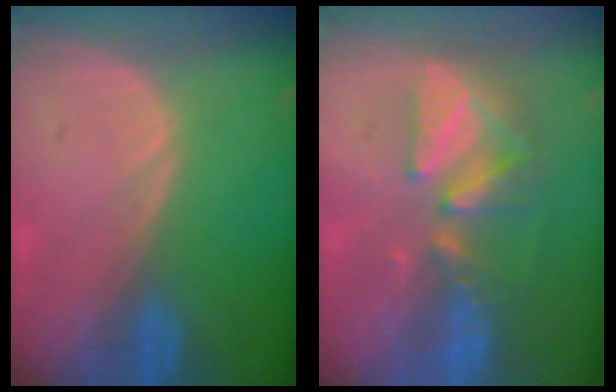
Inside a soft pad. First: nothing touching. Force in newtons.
{"total": 8.8, "press": 7.8, "slide": 4.1}